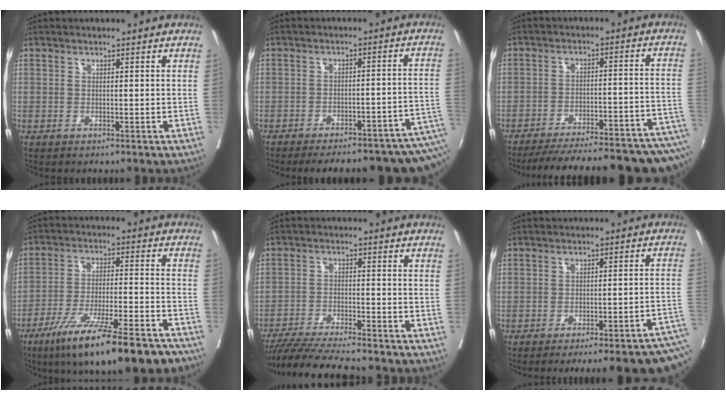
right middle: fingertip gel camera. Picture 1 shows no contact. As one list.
[{"total": 19.3, "force": [-14.3, 4.7, 12.0], "torque": [-0.119, 0.017, -0.170]}, {"total": 27.2, "force": [-23.9, 2.4, 12.8], "torque": [-0.133, -0.014, -0.312]}, {"total": 18.0, "force": [-13.3, 1.9, 12.0], "torque": [-0.184, -0.029, -0.223]}, {"total": 12.5, "force": [-11.3, 0.1, 5.5], "torque": [-0.084, -0.022, -0.186]}, {"total": 18.2, "force": [-14.5, 1.3, 10.9], "torque": [-0.089, -0.002, -0.178]}]